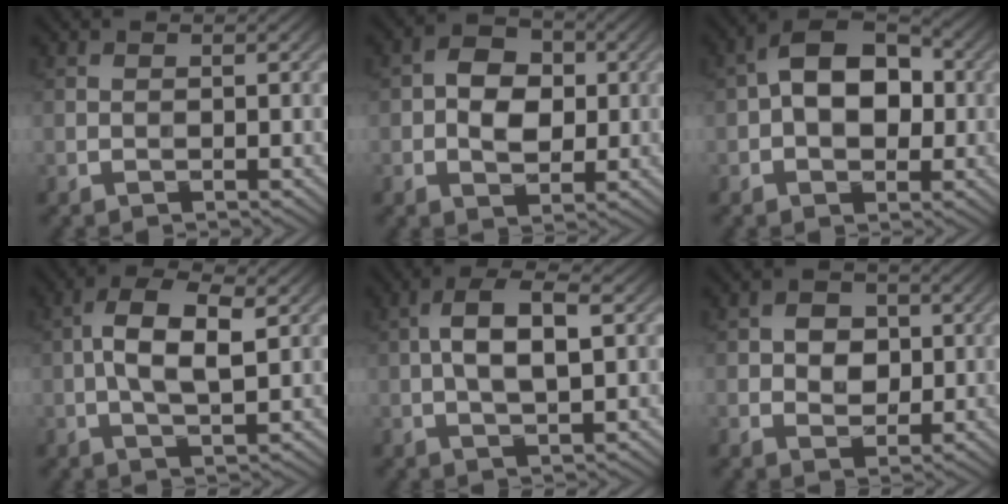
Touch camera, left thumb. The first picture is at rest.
{"total": 5.5, "force": [0.0, 4.0, 3.8], "torque": [-0.062, 0.001, -0.004]}
{"total": 9.2, "force": [0.6, 5.9, 7.1], "torque": [-0.114, 0.017, -0.002]}
{"total": 7.2, "force": [0.7, 3.0, 6.5], "torque": [-0.135, 0.005, 0.009]}
{"total": 6.3, "force": [0.7, 2.6, 5.7], "torque": [-0.113, 0.008, 0.010]}
{"total": 3.9, "force": [0.3, 3.1, 2.3], "torque": [-0.041, -0.002, -0.002]}